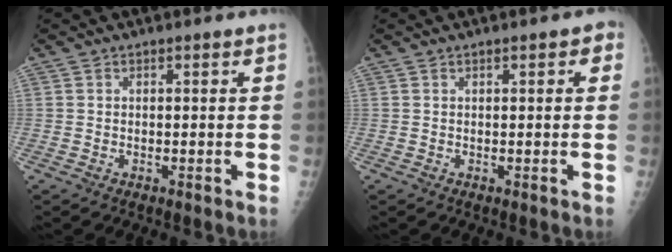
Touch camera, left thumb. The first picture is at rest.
{"total": 2.2, "force": [0.8, 0.9, 1.8], "torque": [-0.019, 0.003, 0.007]}